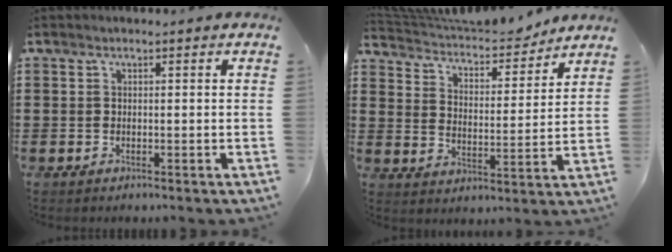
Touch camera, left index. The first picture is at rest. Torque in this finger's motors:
{"motor_torque": [0.22, -0.68, -0.29, -0.07]}